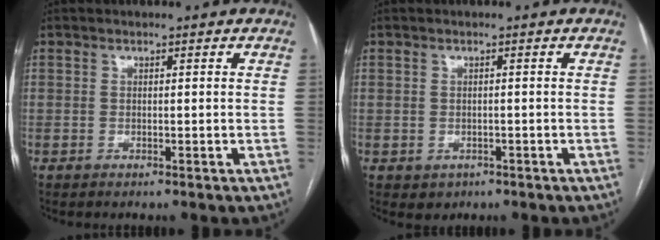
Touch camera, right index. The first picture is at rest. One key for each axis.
{"total": 1.8, "fx": -0.7, "fy": 1.5, "fz": 0.5, "tx": -0.004, "ty": 0.002, "tz": -0.001}